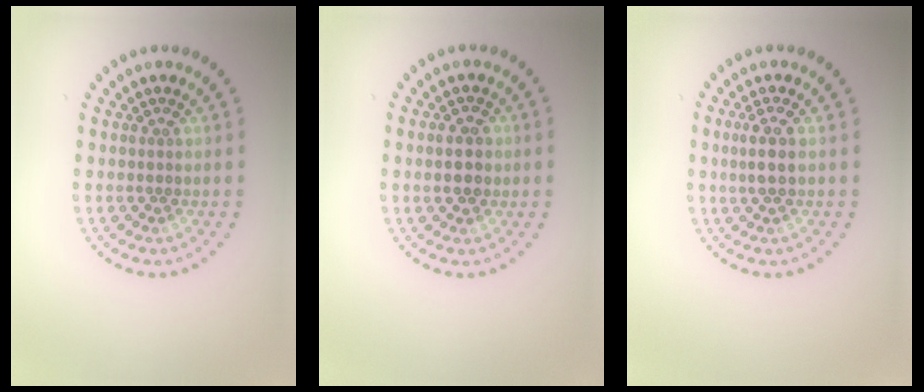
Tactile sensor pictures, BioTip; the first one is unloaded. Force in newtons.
{"total": 3.0, "press": 3.0, "slide": 0.2}
{"total": 1.9, "press": 1.6, "slide": 1.1}